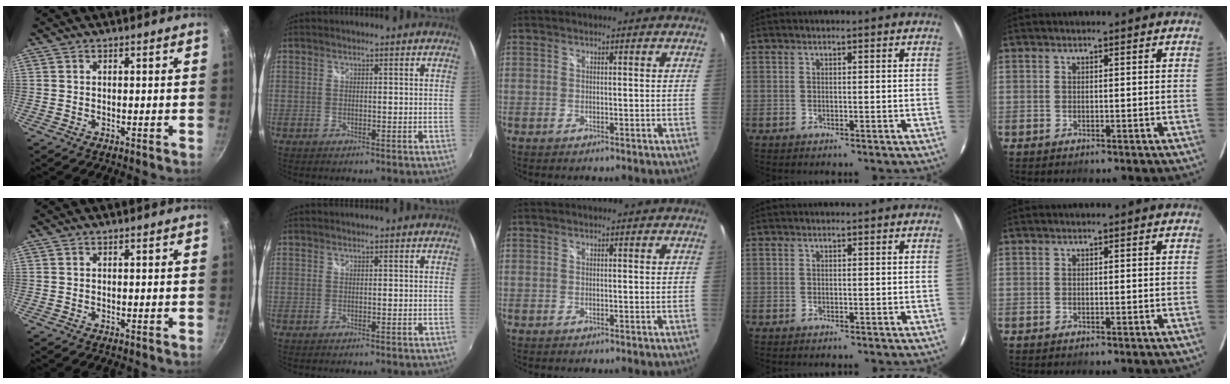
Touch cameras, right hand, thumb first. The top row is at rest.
{}